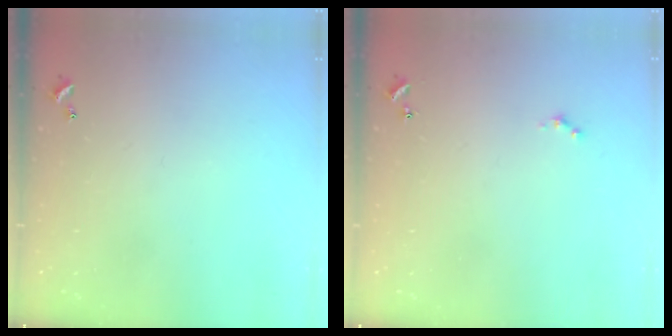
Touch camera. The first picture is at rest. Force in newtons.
{"total": 0.0}